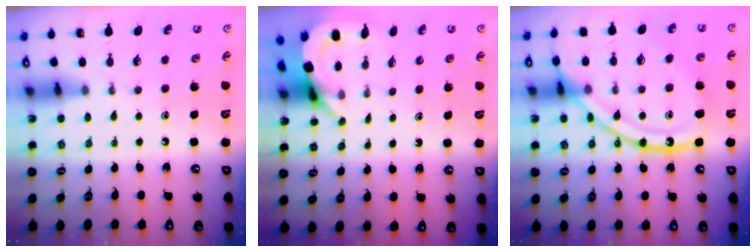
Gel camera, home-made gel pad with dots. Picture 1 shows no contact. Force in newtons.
{"total": 3.7, "press": 3.7, "slide": 0.3}
{"total": 18.5, "press": 18.4, "slide": 1.6}